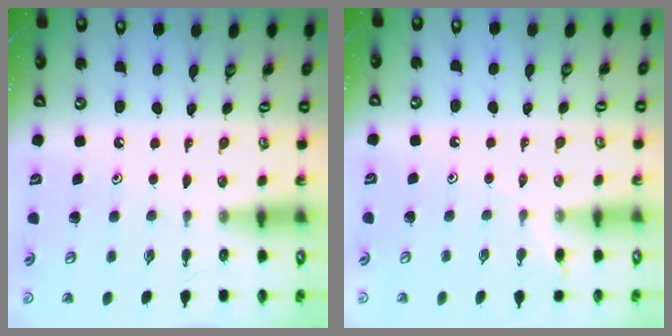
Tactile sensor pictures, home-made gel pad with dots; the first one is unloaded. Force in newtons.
{"total": 4.7, "press": 4.6, "slide": 0.6}